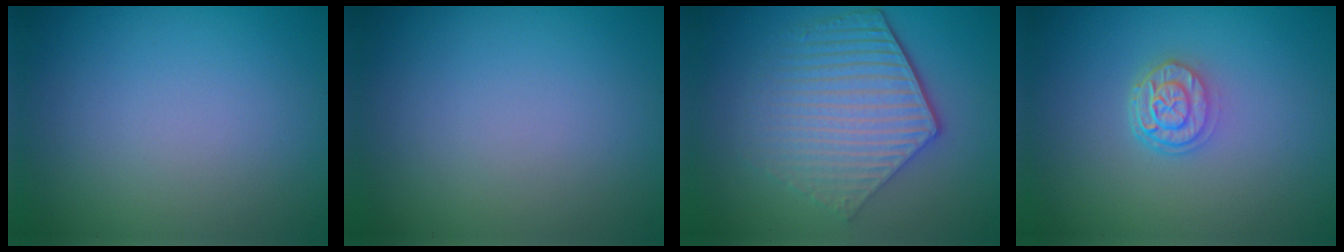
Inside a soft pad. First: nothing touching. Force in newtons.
{"total": 0.0}
{"total": 6.2, "press": 4.4, "slide": 4.3}
{"total": 2.5, "press": 2.0, "slide": 1.5}